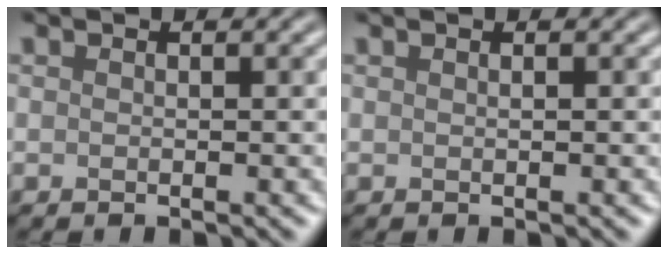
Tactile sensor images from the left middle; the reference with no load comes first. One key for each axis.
{"total": 0.0}